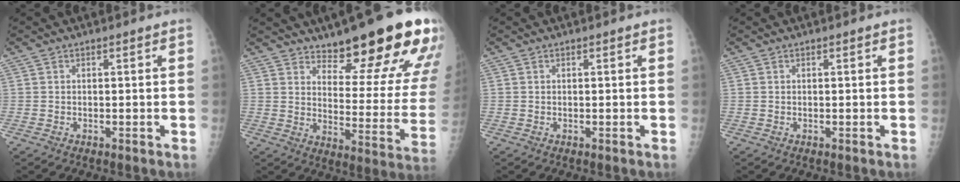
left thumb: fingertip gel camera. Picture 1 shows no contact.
{"total": 20.9, "force": [14.6, 5.7, 13.8], "torque": [-0.144, -0.095, 0.197]}
{"total": 0.0}
{"total": 0.0}